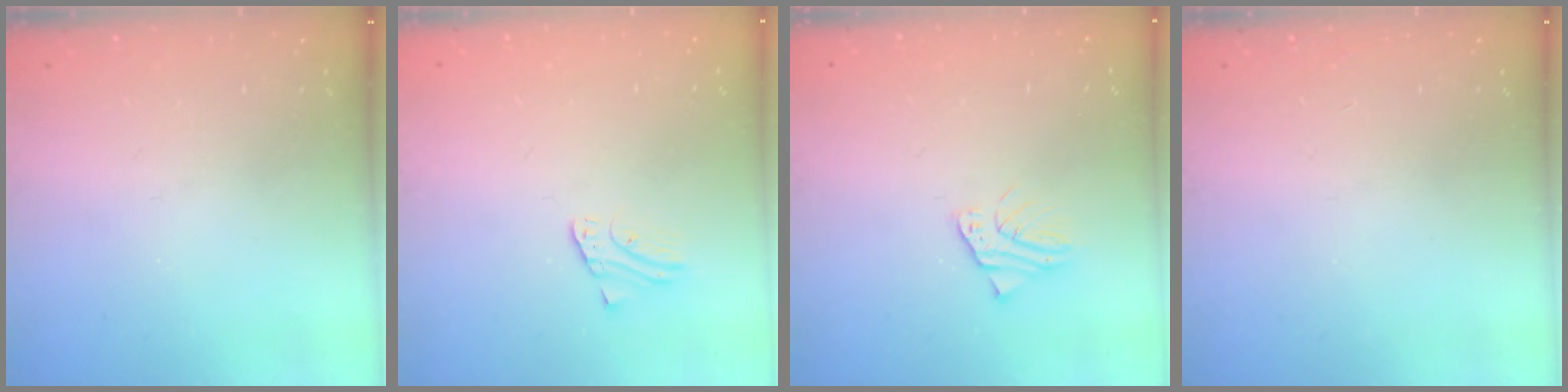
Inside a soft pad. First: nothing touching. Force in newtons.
{"total": 1.3, "press": 1.2, "slide": 0.1}
{"total": 2.8, "press": 2.8, "slide": 0.3}
{"total": 3.0, "press": 3.0, "slide": 0.3}